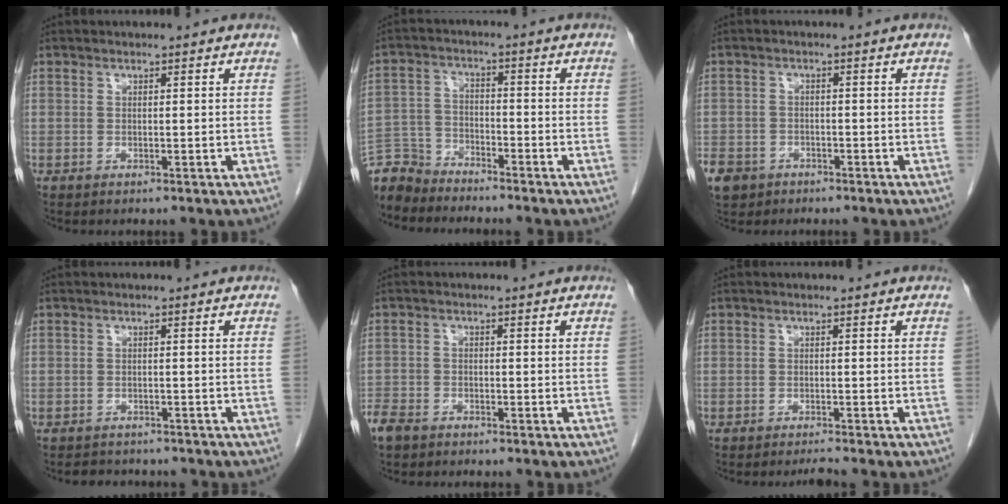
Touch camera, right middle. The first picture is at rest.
{"total": 6.8, "force": [-6.6, 1.6, -0.3], "torque": [0.006, 0.001, -0.132]}
{"total": 8.7, "force": [-4.9, 6.6, 2.6], "torque": [-0.080, 0.001, -0.080]}
{"total": 4.1, "force": [-3.7, 1.7, 0.6], "torque": [-0.010, 0.000, -0.045]}
{"total": 3.7, "force": [-3.1, 1.7, 1.1], "torque": [-0.022, -0.001, -0.057]}
{"total": 1.1, "force": [-1.0, -0.4, 0.2], "torque": [-0.008, -0.007, -0.013]}